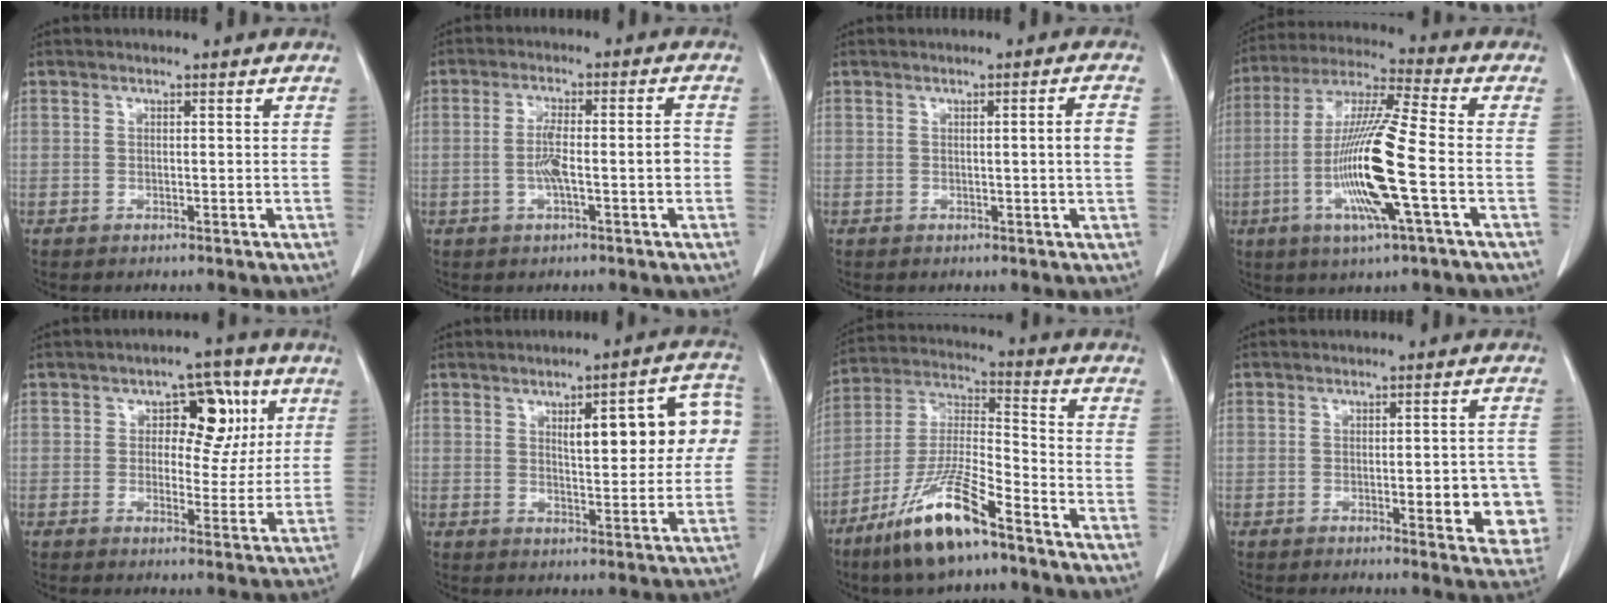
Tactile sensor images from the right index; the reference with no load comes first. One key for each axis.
{"total": 6.3, "fx": -1.3, "fy": 0.8, "fz": 6.1, "tx": -0.114, "ty": 0.015, "tz": -0.020}
{"total": 2.9, "fx": 0.2, "fy": -0.2, "fz": 2.9, "tx": -0.040, "ty": 0.003, "tz": 0.003}
{"total": 15.7, "fx": -3.9, "fy": 0.1, "fz": 15.2, "tx": -0.309, "ty": -0.011, "tz": -0.082}
{"total": 8.3, "fx": 2.5, "fy": 4.8, "fz": 6.3, "tx": -0.065, "ty": 0.021, "tz": 0.033}
{"total": 12.8, "fx": 2.9, "fy": 3.4, "fz": 11.9, "tx": -0.145, "ty": 0.032, "tz": 0.038}
{"total": 14.6, "fx": -9.5, "fy": 2.2, "fz": 10.9, "tx": -0.223, "ty": -0.022, "tz": -0.181}
{"total": 9.0, "fx": -2.1, "fy": 2.5, "fz": 8.3, "tx": -0.084, "ty": 0.002, "tz": -0.022}